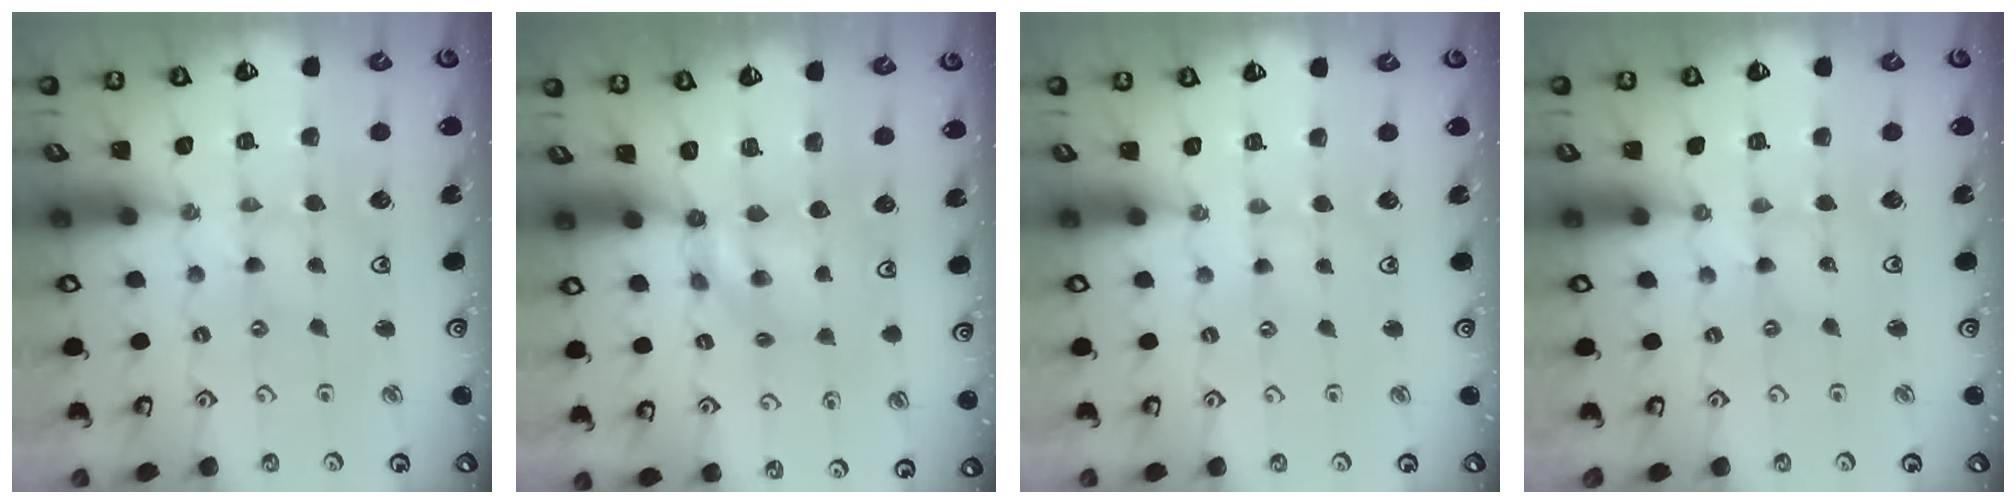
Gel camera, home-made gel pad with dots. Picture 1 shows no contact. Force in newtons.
{"total": 5.7, "press": 5.7, "slide": 0.3}
{"total": 0.5, "press": 0.5, "slide": 0.1}
{"total": 0.0}